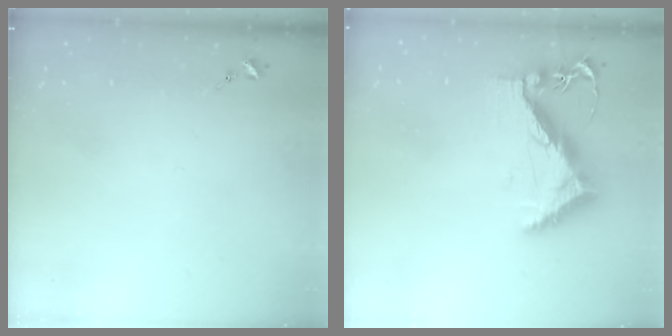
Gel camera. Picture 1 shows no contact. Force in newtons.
{"total": 10.7, "press": 10.6, "slide": 1.3}